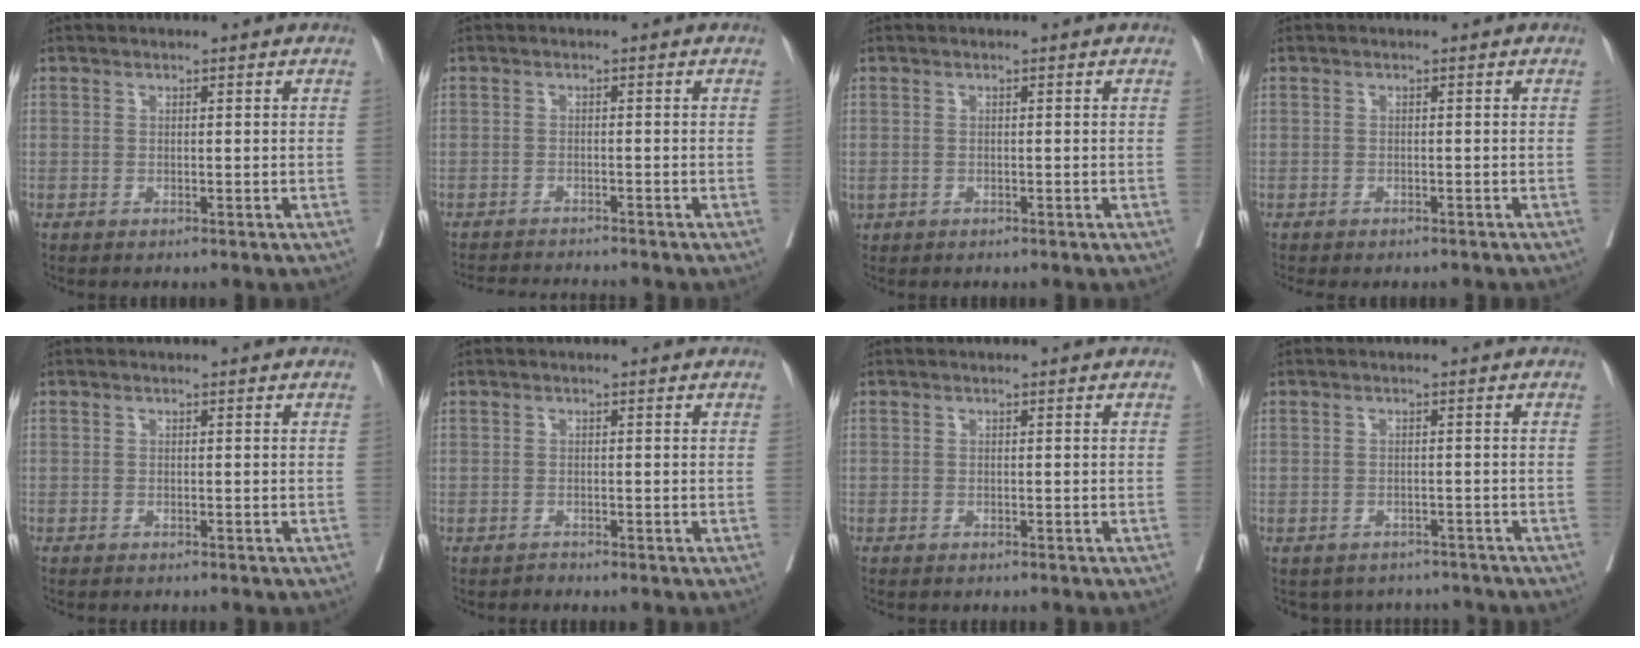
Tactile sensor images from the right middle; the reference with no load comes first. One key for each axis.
{"total": 6.2, "fx": -5.9, "fy": -0.4, "fz": 1.6, "tx": -0.013, "ty": -0.011, "tz": -0.093}
{"total": 0.6, "fx": -0.2, "fy": 0.5, "fz": 0.2, "tx": -0.005, "ty": 0.004, "tz": 0.004}
{"total": 4.5, "fx": -3.9, "fy": 1.6, "fz": 1.5, "tx": -0.010, "ty": -0.003, "tz": -0.051}
{"total": 2.6, "fx": -2.3, "fy": 0.5, "fz": 1.1, "tx": -0.017, "ty": -0.004, "tz": -0.026}
{"total": 0.5, "fx": -0.5, "fy": 0.0, "fz": -0.2, "tx": 0.002, "ty": -0.003, "tz": -0.009}
{"total": 2.3, "fx": -2.0, "fy": 0.5, "fz": 0.9, "tx": -0.017, "ty": -0.004, "tz": -0.022}
{"total": 6.3, "fx": -5.8, "fy": 2.4, "fz": -0.2, "tx": 0.010, "ty": 0.018, "tz": -0.066}